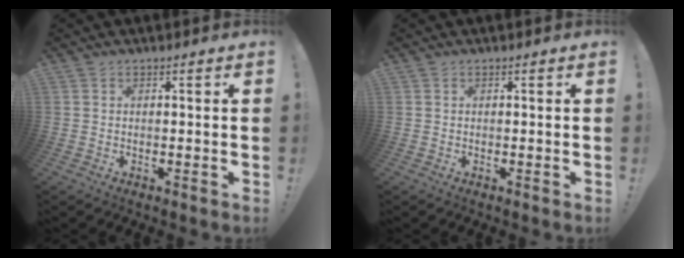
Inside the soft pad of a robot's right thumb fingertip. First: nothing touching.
{"total": 0.0}